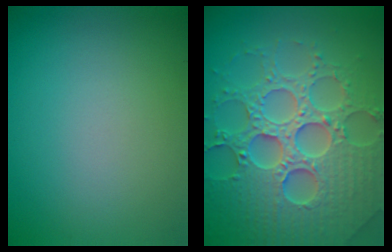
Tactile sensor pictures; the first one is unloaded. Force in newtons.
{"total": 7.9, "press": 7.7, "slide": 1.8}